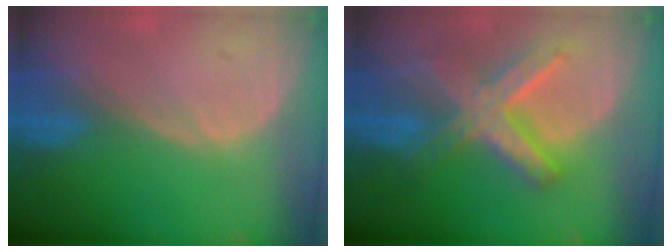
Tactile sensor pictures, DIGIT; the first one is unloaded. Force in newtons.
{"total": 8.6, "press": 8.6, "slide": 0.7}